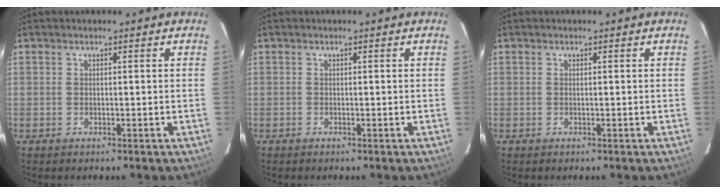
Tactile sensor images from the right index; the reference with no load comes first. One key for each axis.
{"total": 0.0}
{"total": 0.0}